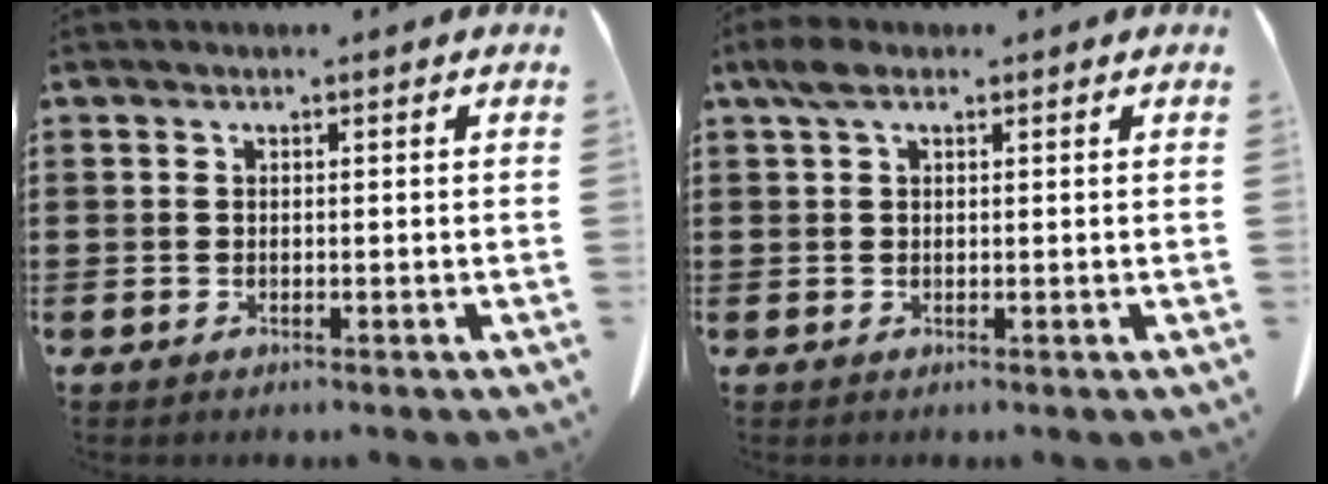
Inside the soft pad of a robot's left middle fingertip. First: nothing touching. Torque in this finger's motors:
{"motor_torque": [1.03, 1.00, 0.30, 0.07]}